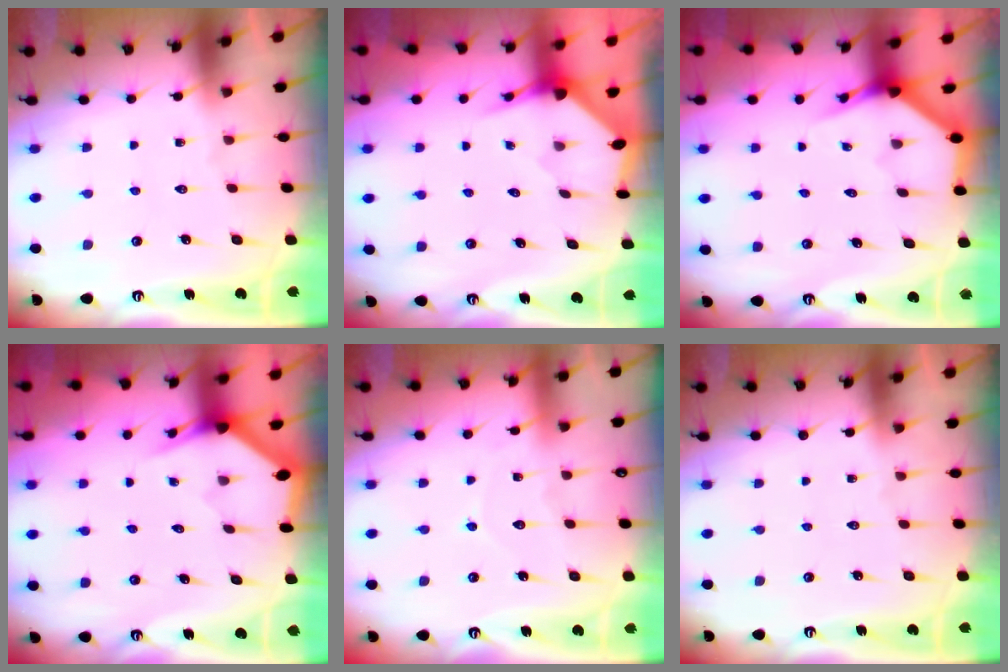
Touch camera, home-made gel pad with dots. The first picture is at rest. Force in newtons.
{"total": 3.1, "press": 3.1, "slide": 0.1}
{"total": 3.7, "press": 3.7, "slide": 0.3}
{"total": 3.0, "press": 3.0, "slide": 0.1}
{"total": 4.7, "press": 4.6, "slide": 0.5}
{"total": 0.0}